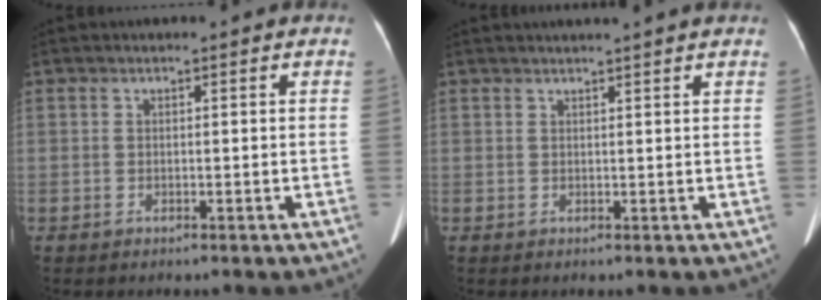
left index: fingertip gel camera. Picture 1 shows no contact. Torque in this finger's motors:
{"motor_torque": [0.26, -0.58, 0.02, 0.06]}